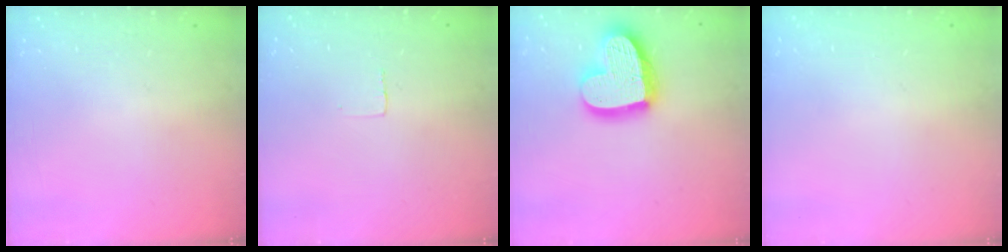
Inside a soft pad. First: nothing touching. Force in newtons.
{"total": 2.4, "press": 2.4, "slide": 0.1}
{"total": 19.9, "press": 19.9, "slide": 1.6}
{"total": 0.0}